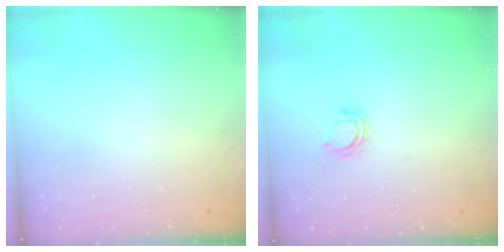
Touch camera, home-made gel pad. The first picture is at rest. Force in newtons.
{"total": 5.0, "press": 5.0, "slide": 0.2}